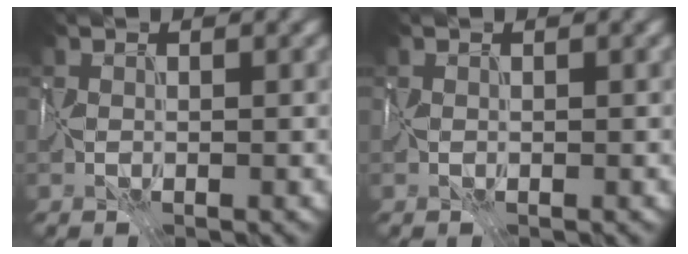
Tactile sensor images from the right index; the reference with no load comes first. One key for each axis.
{"total": 0.0}